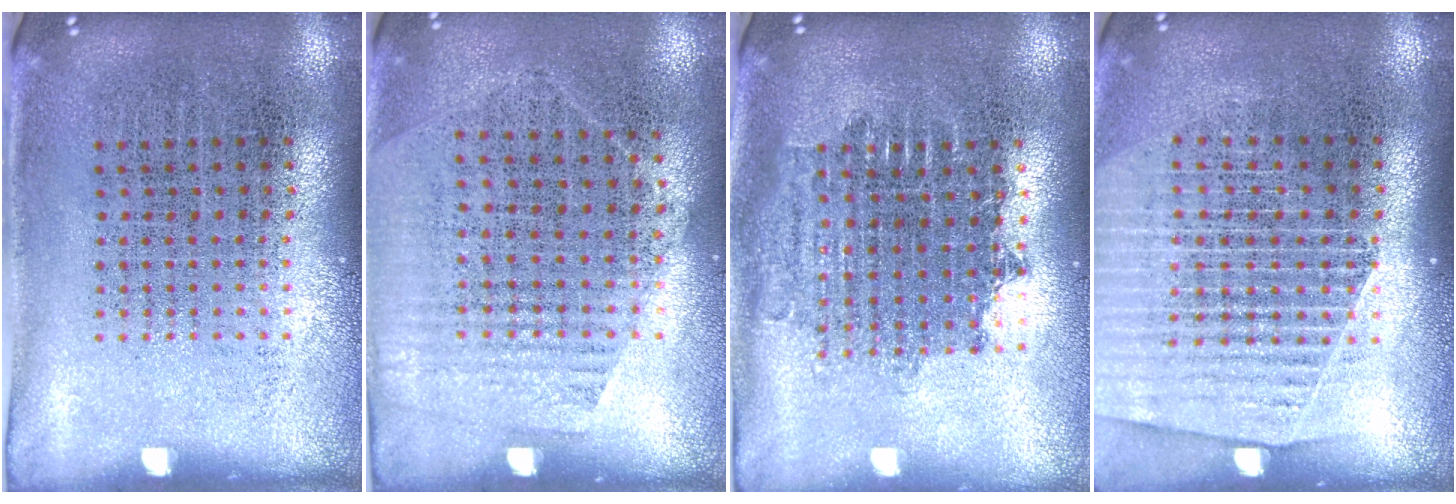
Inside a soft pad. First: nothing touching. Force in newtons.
{"total": 1.2, "press": 1.0, "slide": 0.7}
{"total": 1.7, "press": 1.4, "slide": 1.0}
{"total": 1.7, "press": 1.6, "slide": 0.5}